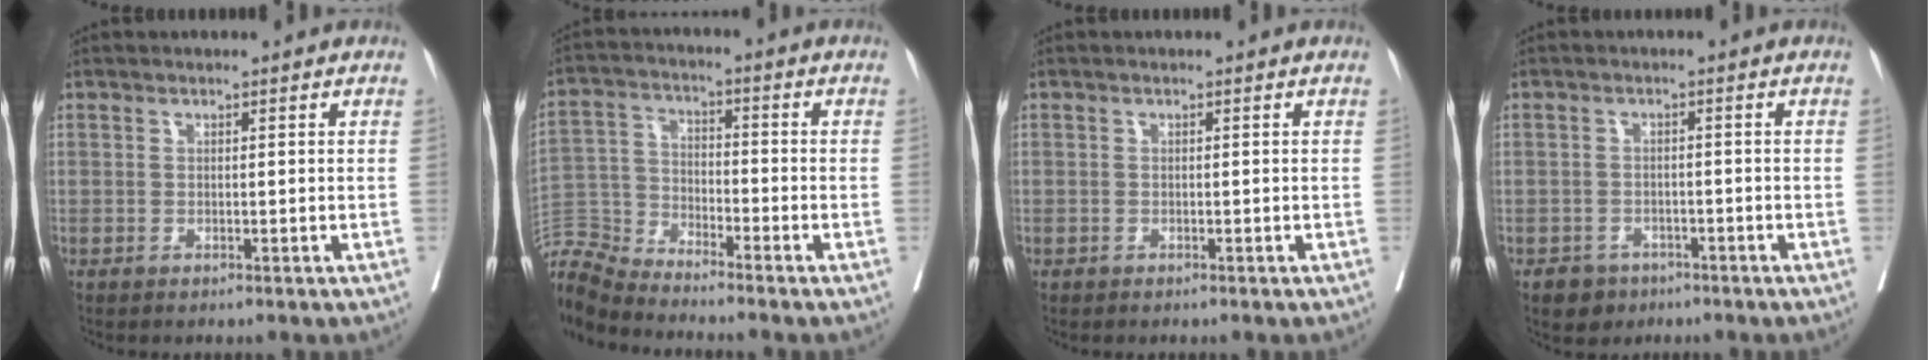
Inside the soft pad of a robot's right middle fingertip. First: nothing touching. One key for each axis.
{"total": 9.3, "fx": -9.2, "fy": -0.8, "fz": 1.0, "tx": -0.030, "ty": 0.006, "tz": -0.183}
{"total": 0.0}
{"total": 3.1, "fx": -2.0, "fy": 2.4, "fz": 0.4, "tx": -0.013, "ty": 0.007, "tz": -0.028}